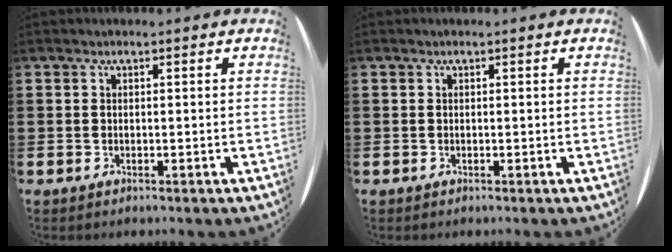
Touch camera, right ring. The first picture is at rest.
{"total": 0.0}